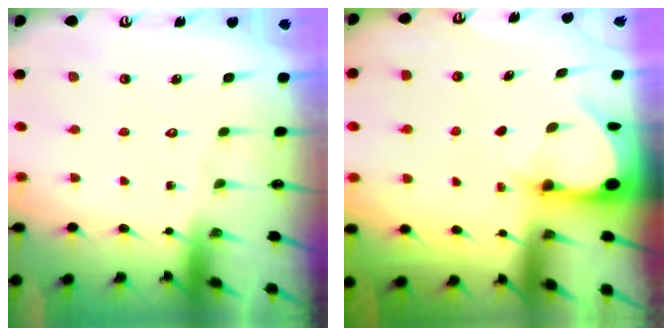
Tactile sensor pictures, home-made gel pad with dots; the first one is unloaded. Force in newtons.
{"total": 3.3, "press": 3.3, "slide": 0.2}